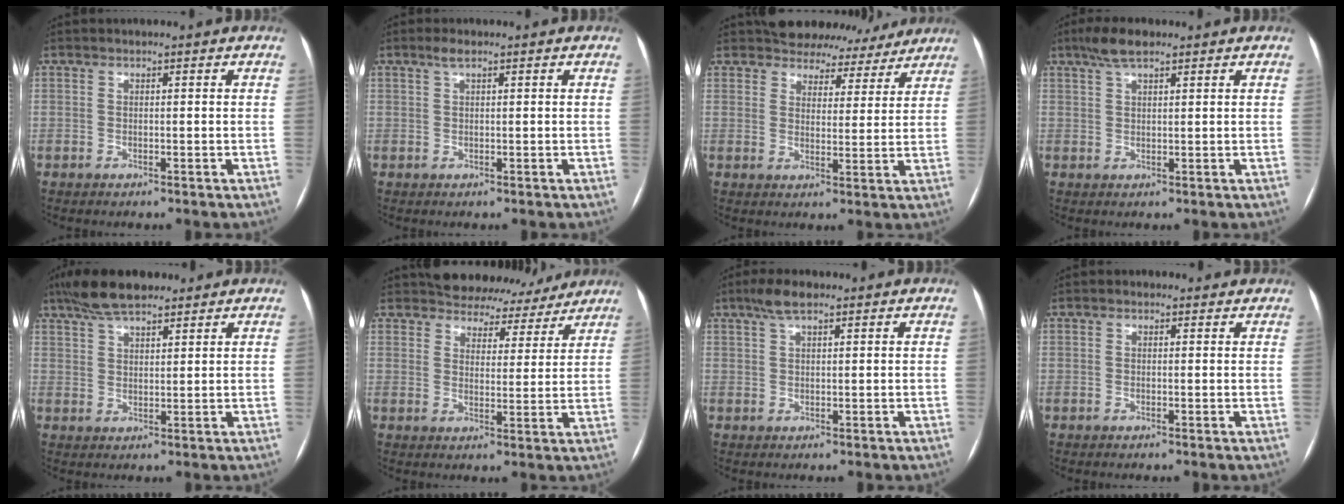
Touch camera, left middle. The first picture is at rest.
{"total": 1.3, "force": [0.9, 0.3, 0.9], "torque": [-0.020, 0.007, 0.018]}
{"total": 10.1, "force": [9.3, 4.0, 0.2], "torque": [0.022, 0.002, 0.103]}
{"total": 4.3, "force": [3.1, 1.2, 2.7], "torque": [-0.060, 0.014, 0.058]}
{"total": 8.8, "force": [6.9, 2.7, 4.8], "torque": [-0.088, 0.026, 0.122]}
{"total": 10.9, "force": [10.1, 4.0, 0.6], "torque": [0.014, 0.000, 0.117]}
{"total": 3.8, "force": [2.7, 1.1, 2.5], "torque": [-0.056, 0.013, 0.050]}
{"total": 1.5, "force": [1.1, 1.0, 0.3], "torque": [-0.004, 0.009, 0.009]}